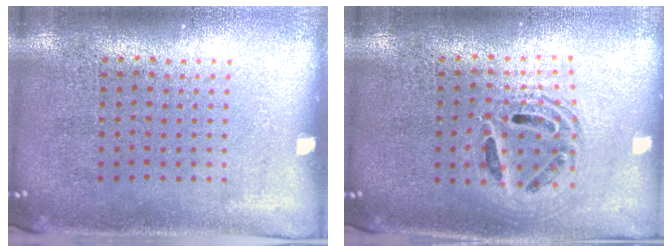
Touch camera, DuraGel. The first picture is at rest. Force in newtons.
{"total": 1.6, "press": 1.4, "slide": 0.9}